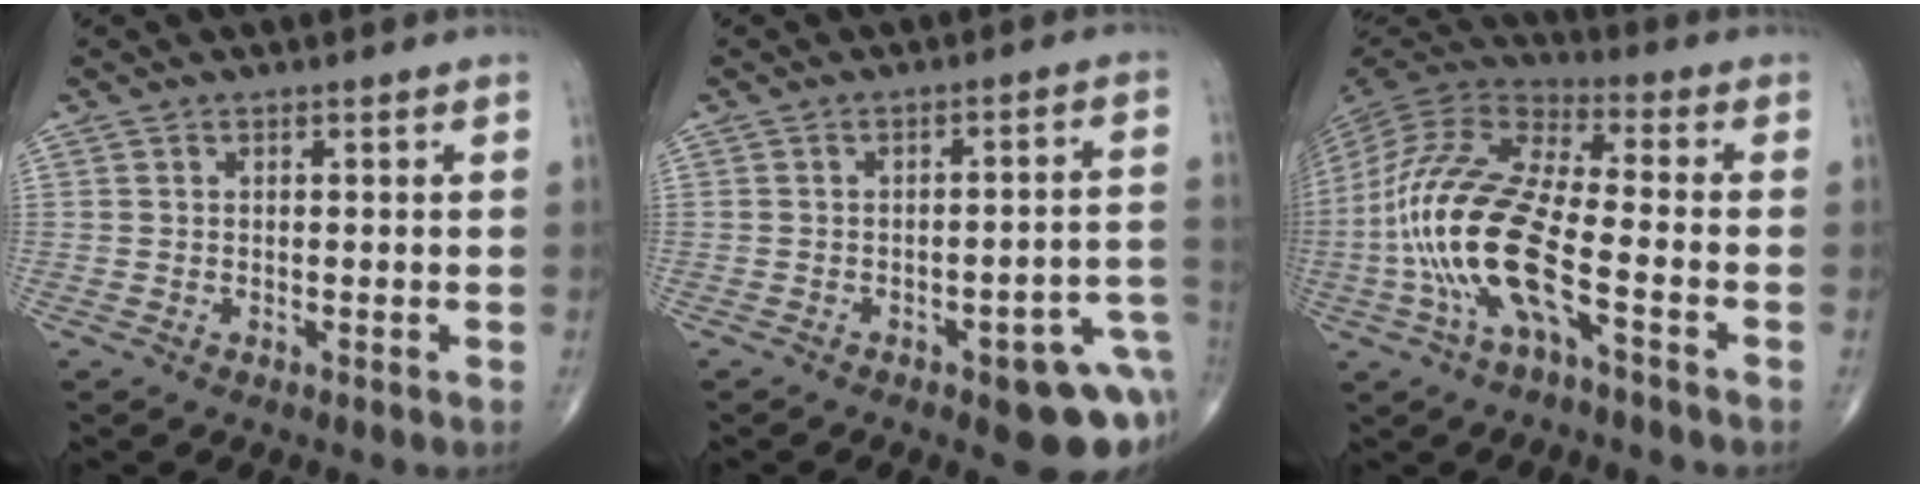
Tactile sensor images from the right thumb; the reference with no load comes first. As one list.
[{"total": 12.0, "force": [-5.3, 4.1, 10.0], "torque": [-0.082, 0.037, -0.053]}, {"total": 19.3, "force": [-5.7, 6.1, 17.4], "torque": [-0.387, 0.033, -0.107]}]